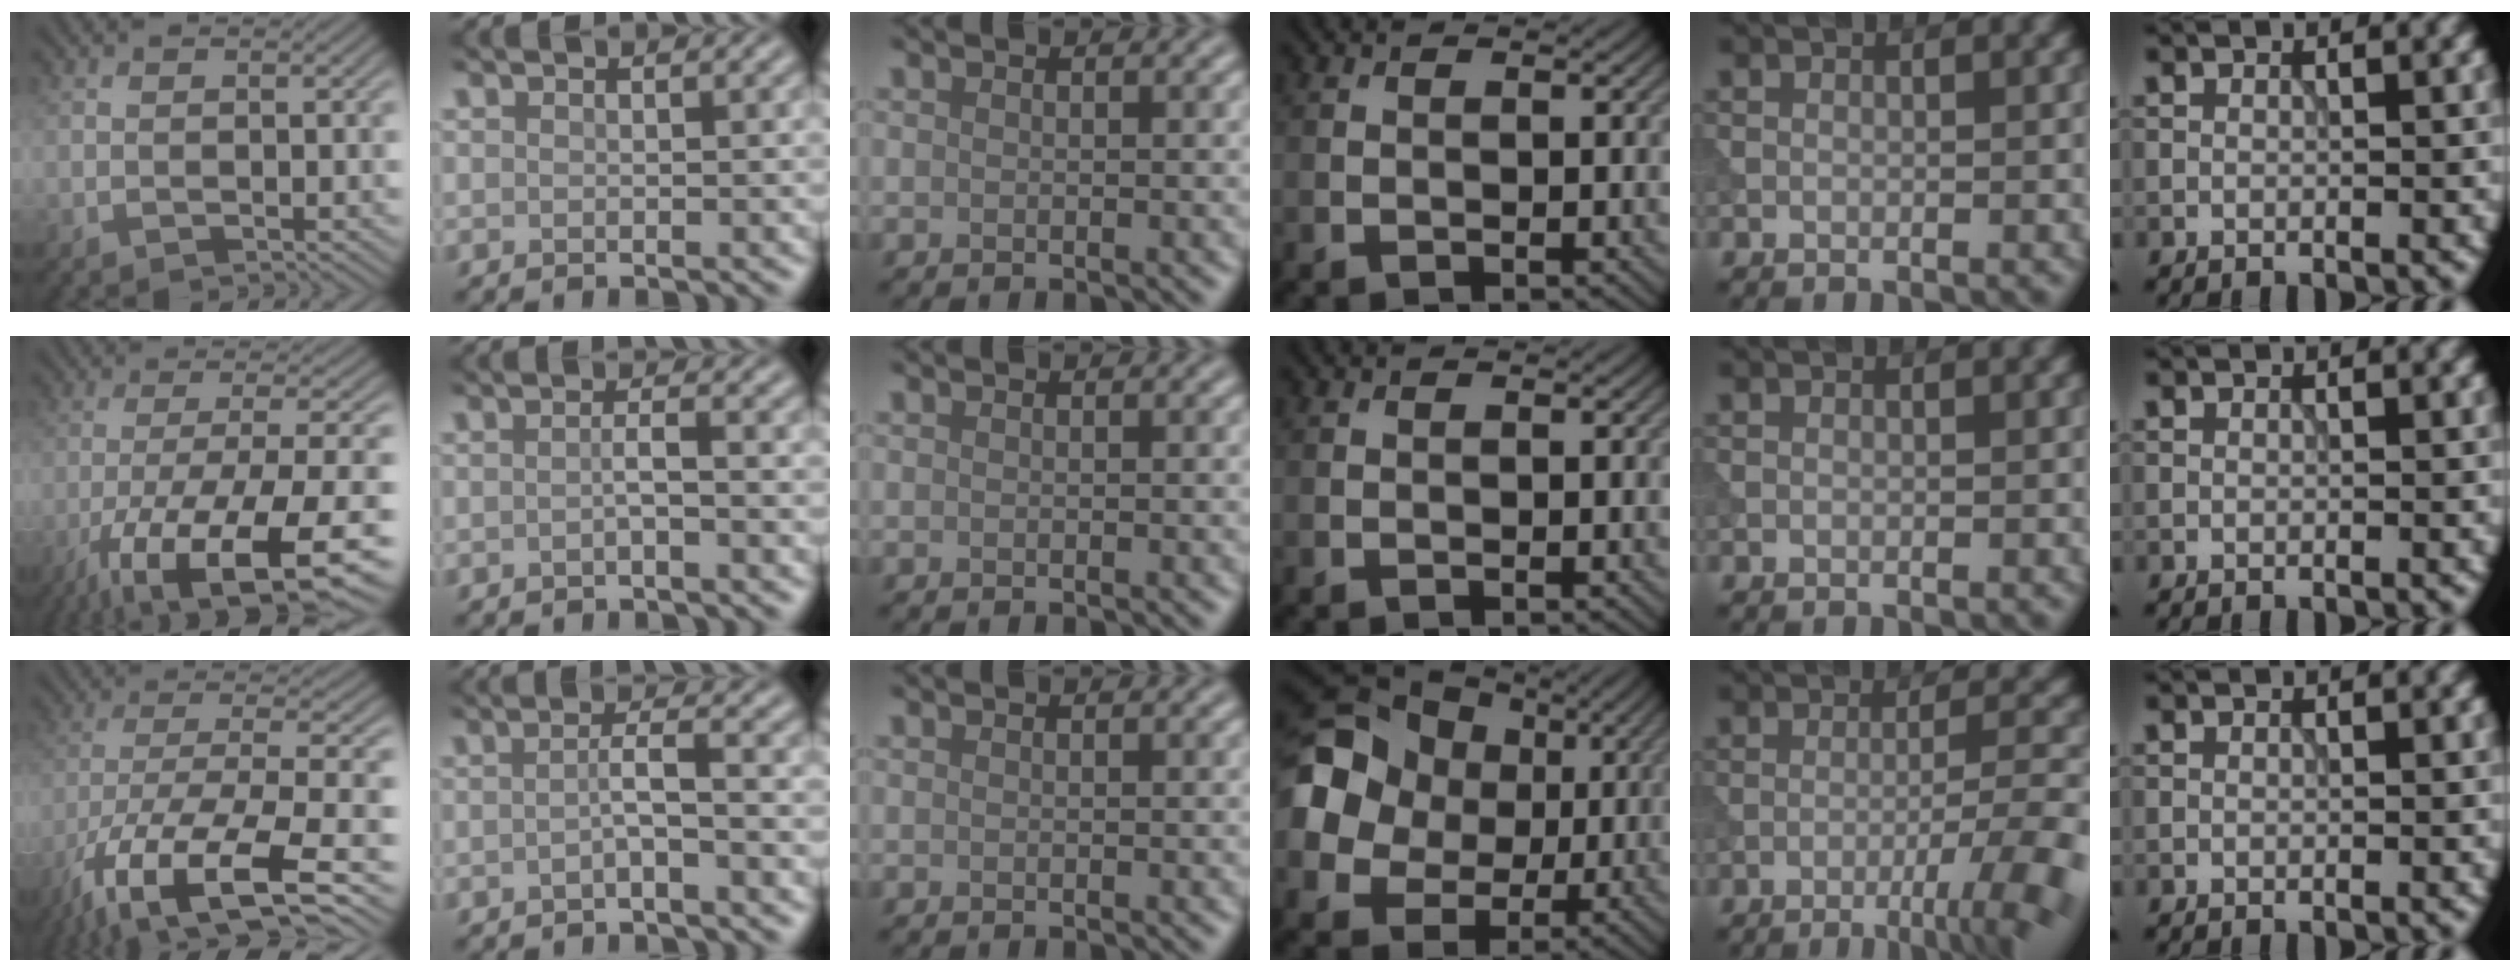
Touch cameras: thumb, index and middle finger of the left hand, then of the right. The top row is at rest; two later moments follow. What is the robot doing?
{"motion": "extract", "object": "tissue"}